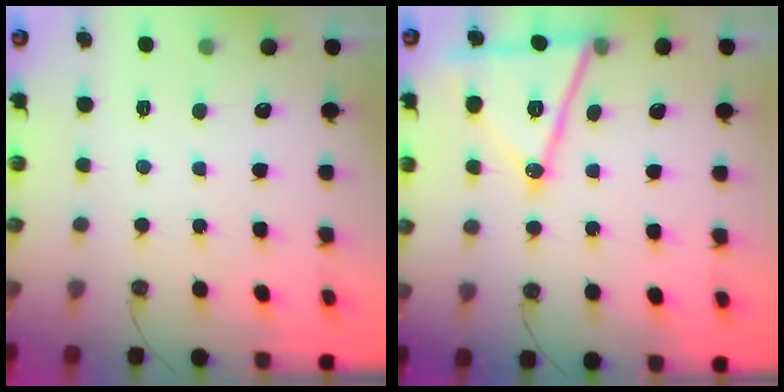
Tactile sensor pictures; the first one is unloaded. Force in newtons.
{"total": 15.5, "press": 15.0, "slide": 3.8}